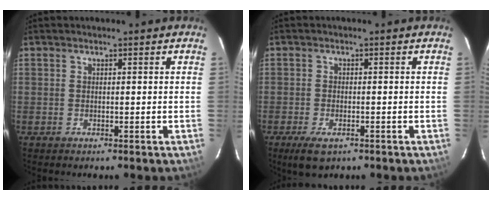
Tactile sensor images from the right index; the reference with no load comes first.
{"total": 4.7, "force": [-2.8, 2.0, 3.1], "torque": [-0.072, -0.013, -0.049]}